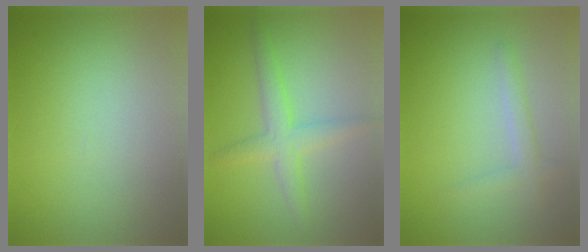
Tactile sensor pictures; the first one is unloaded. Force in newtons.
{"total": 2.9, "press": 2.9, "slide": 0.0}
{"total": 1.8, "press": 1.7, "slide": 0.1}